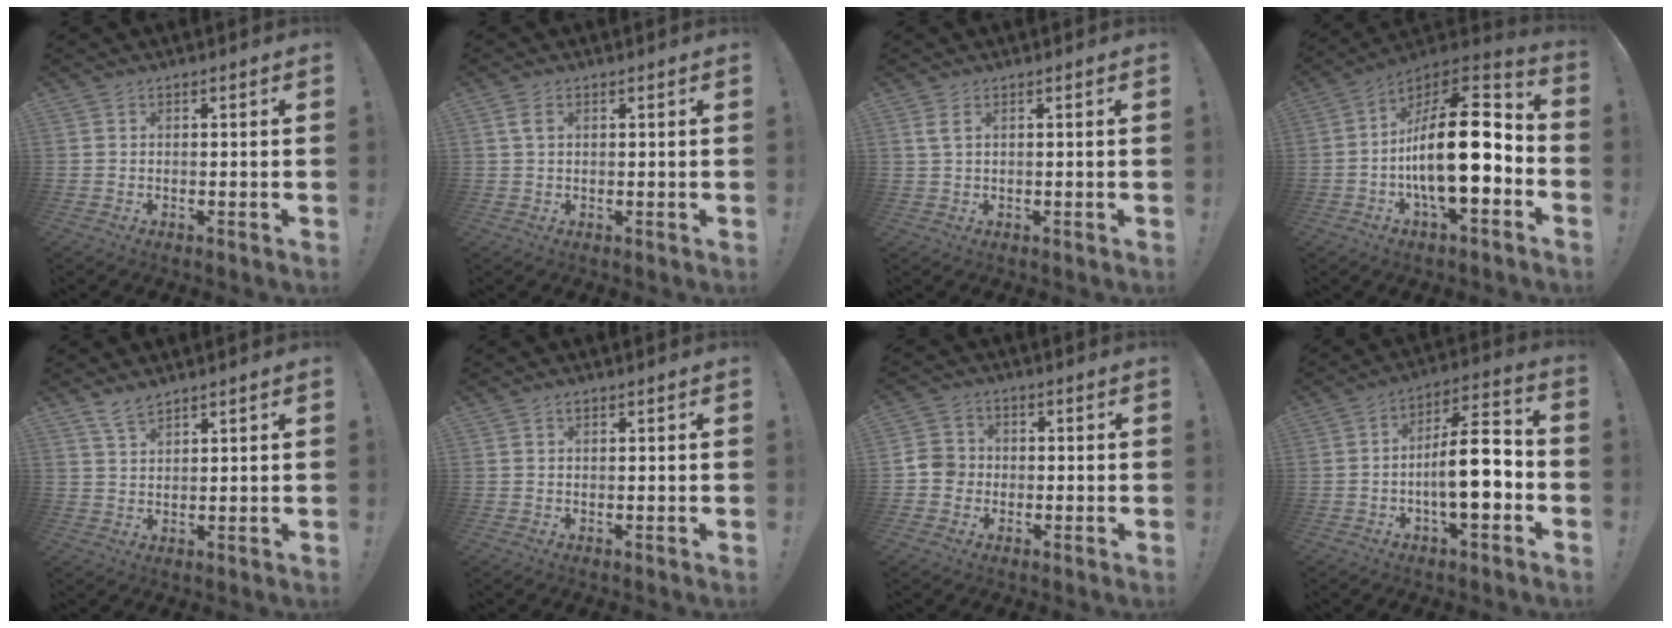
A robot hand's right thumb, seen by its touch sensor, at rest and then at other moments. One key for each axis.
{"total": 2.6, "fx": 1.0, "fy": 1.4, "fz": 1.9, "tx": -0.038, "ty": 0.004, "tz": 0.016}
{"total": 2.3, "fx": 1.2, "fy": 0.3, "fz": 1.9, "tx": -0.039, "ty": 0.001, "tz": 0.022}
{"total": 22.2, "fx": -2.9, "fy": 9.3, "fz": 19.9, "tx": -0.335, "ty": 0.012, "tz": -0.047}
{"total": 4.3, "fx": 3.6, "fy": 1.3, "fz": 2.0, "tx": -0.041, "ty": -0.018, "tz": 0.068}
{"total": 0.6, "fx": 0.5, "fy": 0.3, "fz": 0.4, "tx": -0.014, "ty": 0.004, "tz": 0.010}
{"total": 6.0, "fx": -1.3, "fy": 5.5, "fz": 1.8, "tx": -0.033, "ty": 0.015, "tz": -0.025}
{"total": 14.8, "fx": -3.2, "fy": 4.7, "fz": 13.7, "tx": -0.225, "ty": 0.012, "tz": -0.053}